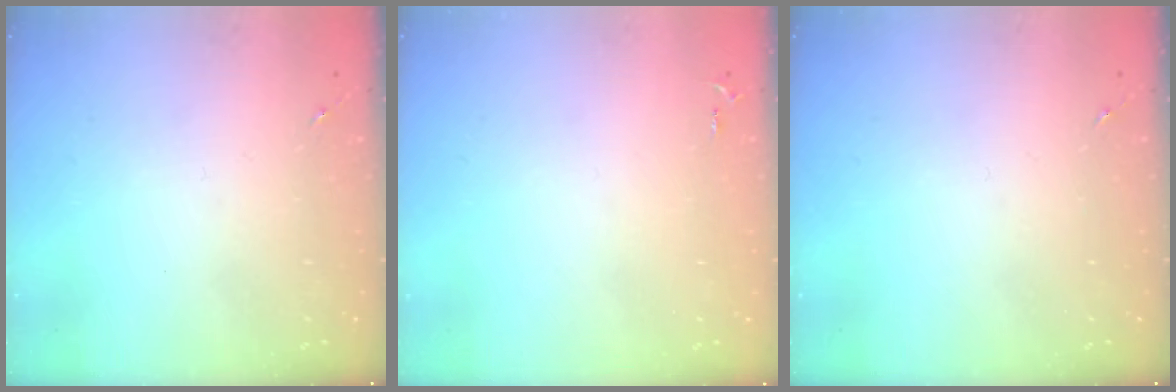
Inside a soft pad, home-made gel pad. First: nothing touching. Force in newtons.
{"total": 2.6, "press": 2.6, "slide": 0.3}
{"total": 0.0}